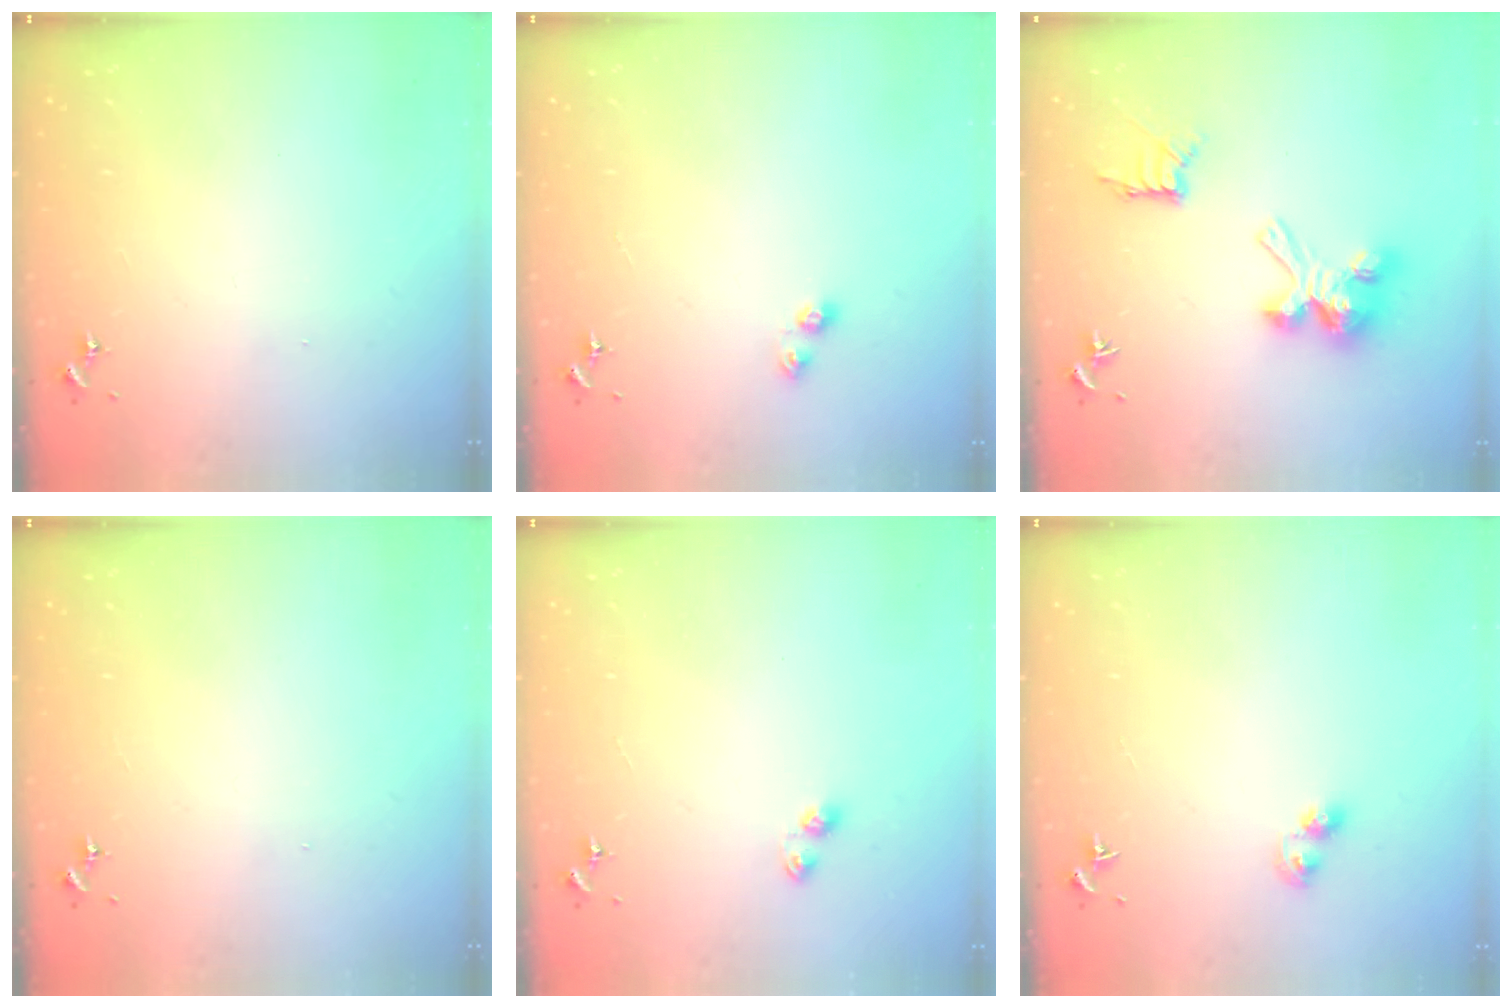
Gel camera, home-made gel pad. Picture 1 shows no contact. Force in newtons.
{"total": 3.4, "press": 3.4, "slide": 0.4}
{"total": 14.4, "press": 14.4, "slide": 0.9}
{"total": 0.0}
{"total": 3.0, "press": 3.0, "slide": 0.3}
{"total": 5.5, "press": 5.5, "slide": 0.2}